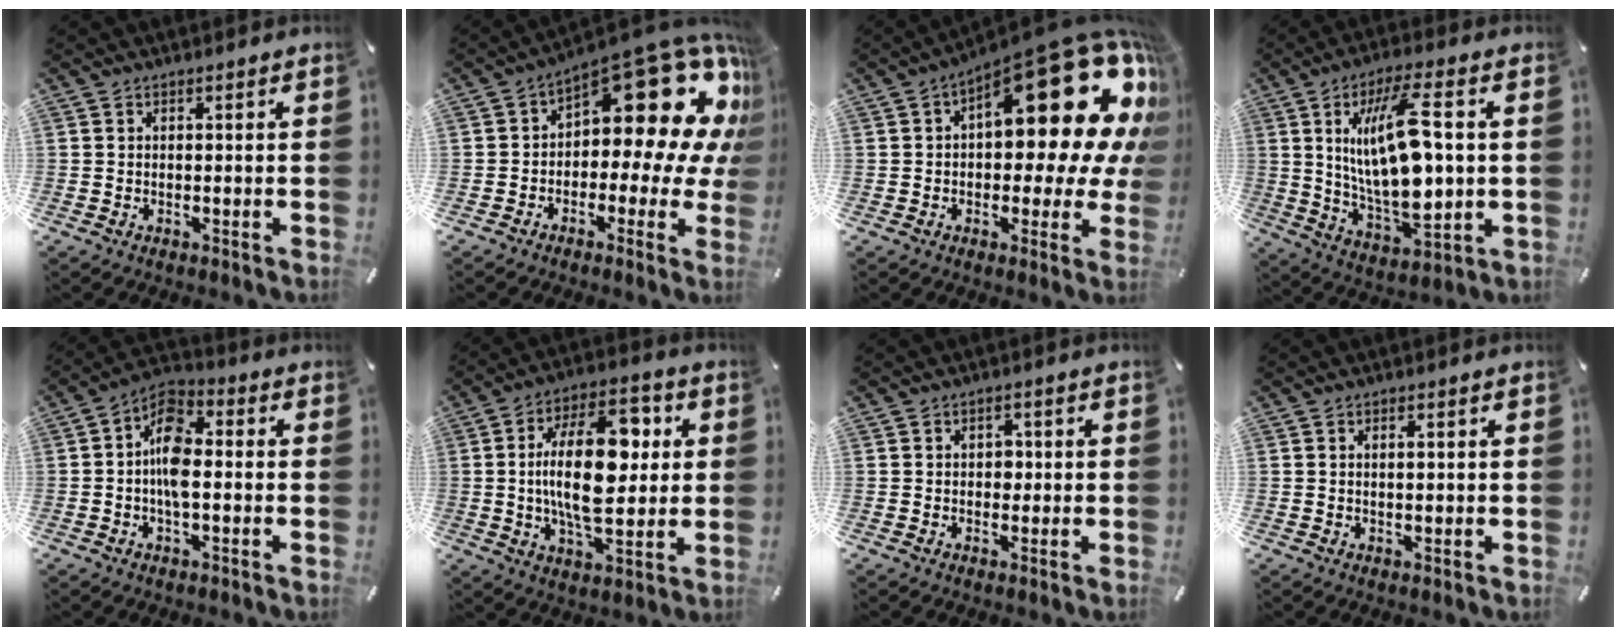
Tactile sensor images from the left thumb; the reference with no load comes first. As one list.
[{"total": 20.6, "force": [9.1, 10.2, 15.4], "torque": [-0.198, -0.078, 0.154]}, {"total": 26.6, "force": [9.8, 11.9, 21.6], "torque": [-0.276, -0.078, 0.166]}, {"total": 18.6, "force": [3.6, 7.1, 16.8], "torque": [-0.319, -0.017, 0.050]}, {"total": 8.7, "force": [-1.0, 4.6, 7.3], "torque": [-0.137, 0.006, -0.020]}, {"total": 20.3, "force": [2.3, 10.7, 17.2], "torque": [-0.295, -0.004, 0.032]}, {"total": 2.3, "force": [-0.1, 1.9, 1.4], "torque": [-0.013, 0.000, -0.009]}, {"total": 1.4, "force": [0.3, 0.4, 1.3], "torque": [-0.025, 0.002, 0.004]}]